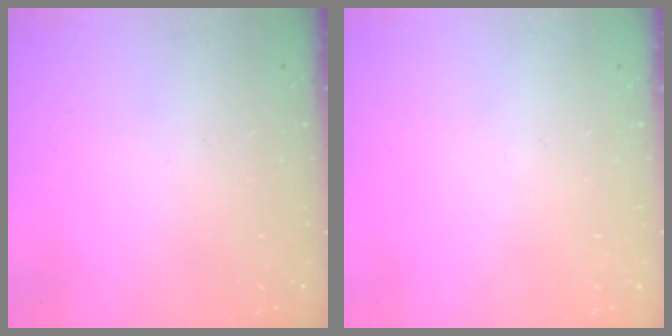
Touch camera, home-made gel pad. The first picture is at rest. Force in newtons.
{"total": 0.0}